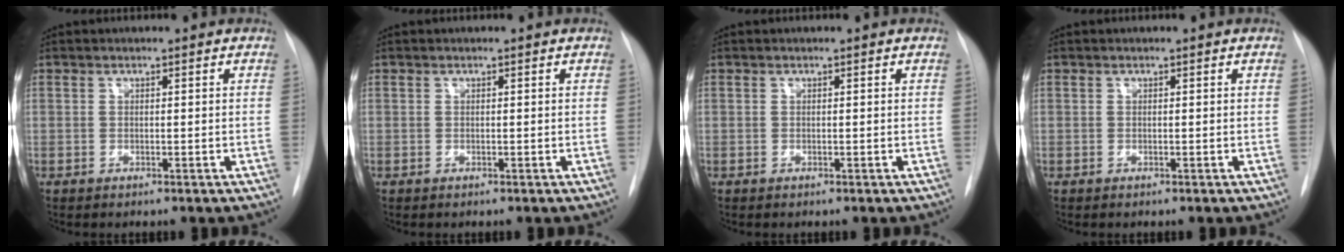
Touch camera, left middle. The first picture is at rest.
{"total": 0.0}
{"total": 0.0}
{"total": 0.0}